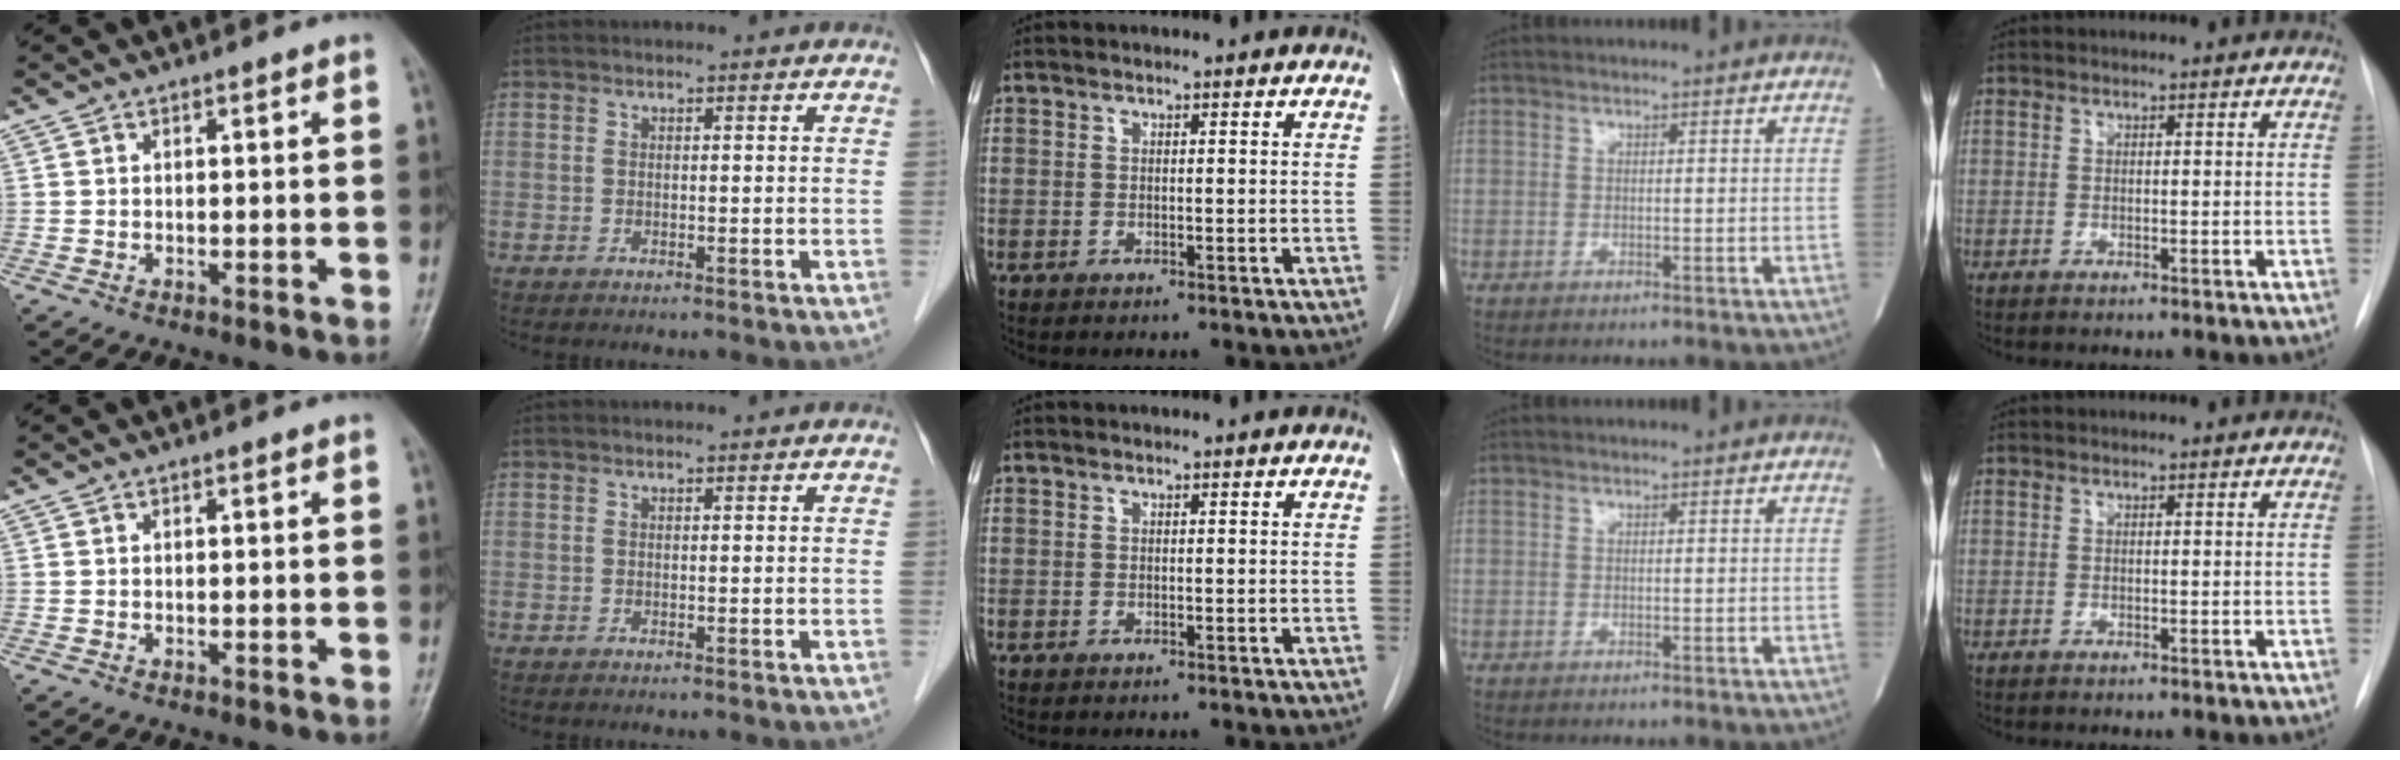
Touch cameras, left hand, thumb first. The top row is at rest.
{}